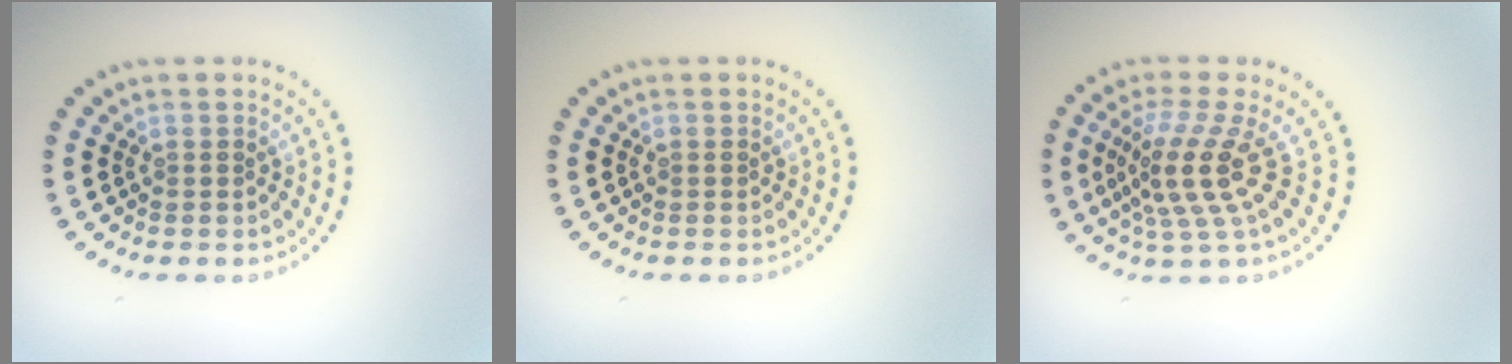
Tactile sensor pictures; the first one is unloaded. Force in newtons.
{"total": 0.0}
{"total": 4.4, "press": 3.1, "slide": 3.1}